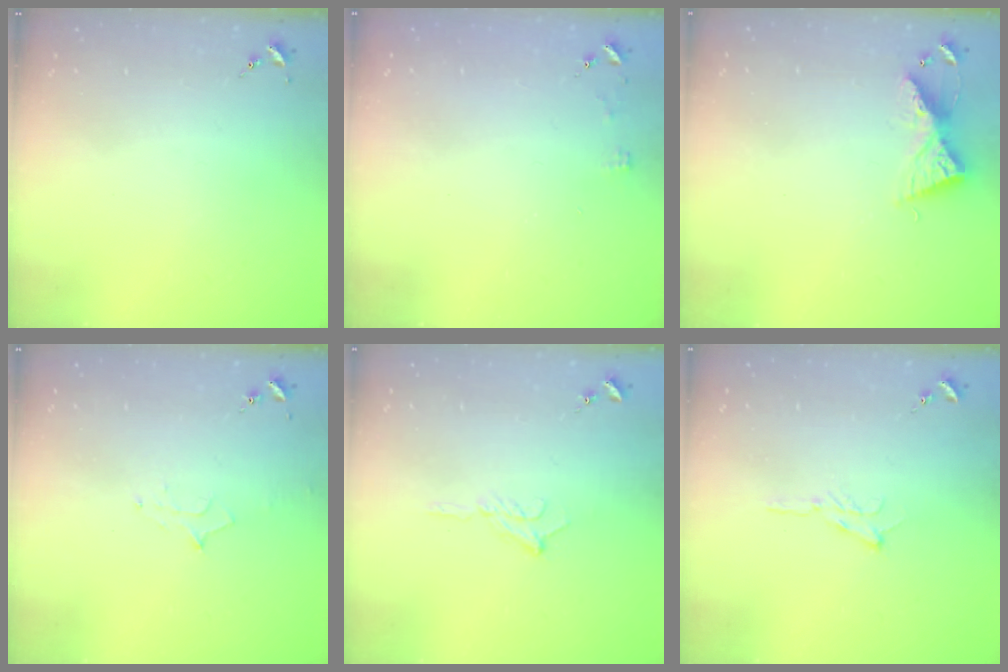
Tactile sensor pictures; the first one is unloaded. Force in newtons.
{"total": 3.7, "press": 3.6, "slide": 0.4}
{"total": 8.4, "press": 8.4, "slide": 0.3}
{"total": 7.4, "press": 7.3, "slide": 1.1}
{"total": 6.5, "press": 6.5, "slide": 0.8}
{"total": 6.1, "press": 6.1, "slide": 0.7}